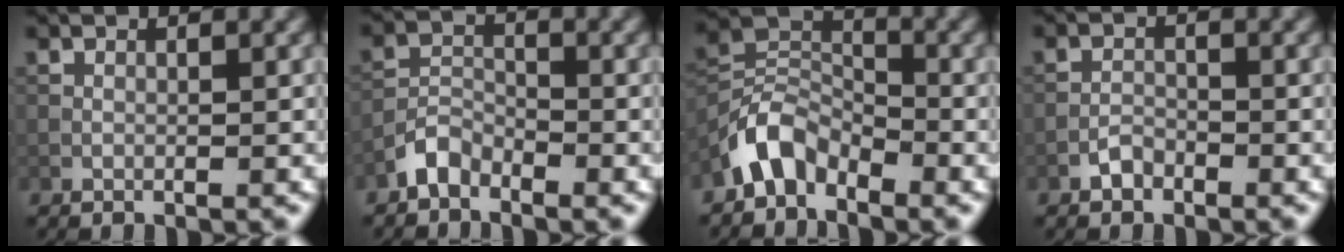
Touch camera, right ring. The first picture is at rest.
{"total": 2.5, "force": [-2.0, 1.1, 0.8], "torque": [-0.012, 0.012, -0.045]}
{"total": 4.5, "force": [-3.4, 2.4, 1.8], "torque": [-0.030, 0.011, -0.077]}
{"total": 1.4, "force": [-1.0, 0.8, 0.5], "torque": [-0.006, 0.006, -0.021]}